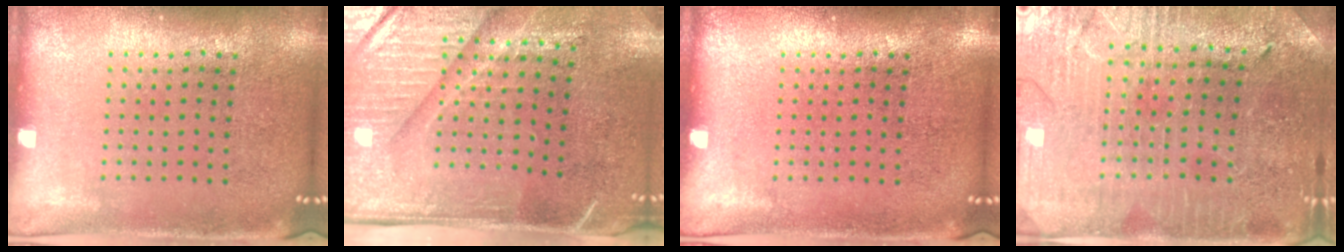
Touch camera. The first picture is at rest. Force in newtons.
{"total": 4.7, "press": 4.0, "slide": 2.5}
{"total": 0.0}
{"total": 1.5, "press": 1.4, "slide": 0.2}